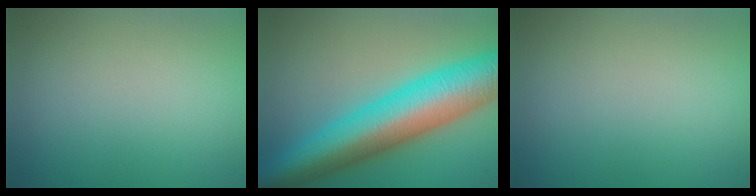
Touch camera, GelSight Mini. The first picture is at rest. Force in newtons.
{"total": 12.3, "press": 12.3, "slide": 0.1}
{"total": 0.0}